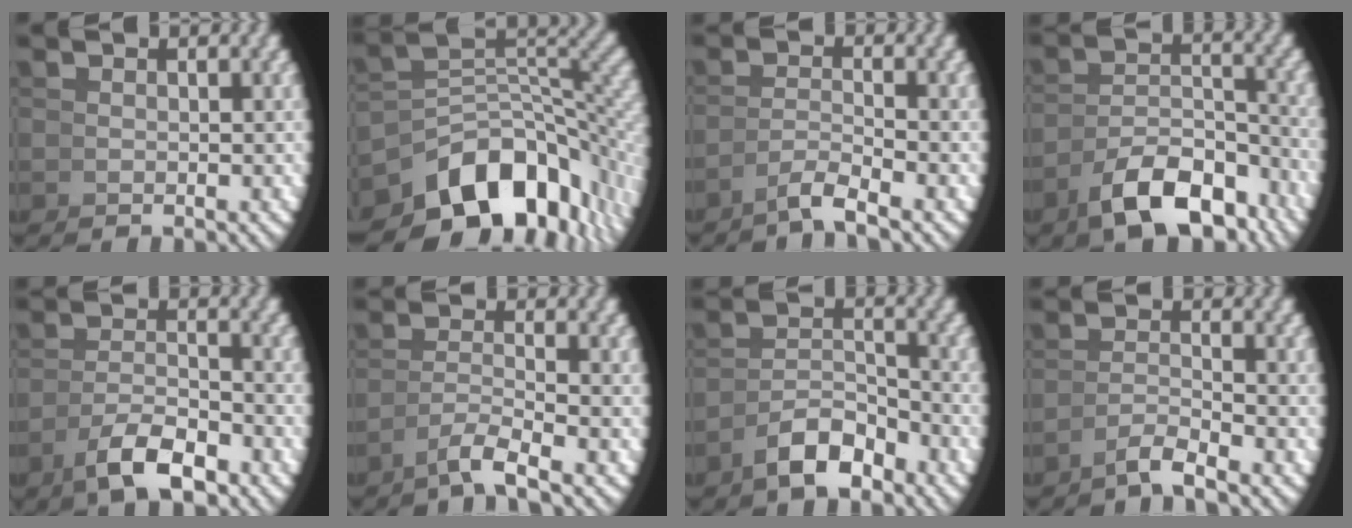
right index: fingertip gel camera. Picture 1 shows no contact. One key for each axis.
{"total": 13.0, "fx": -3.5, "fy": 7.6, "fz": 10.0, "tx": -0.155, "ty": -0.038, "tz": -0.028}
{"total": 2.4, "fx": -1.8, "fy": -0.6, "fz": 1.4, "tx": -0.015, "ty": 0.004, "tz": -0.034}
{"total": 7.3, "fx": -4.7, "fy": 2.9, "fz": 4.6, "tx": -0.078, "ty": -0.022, "tz": -0.062}
{"total": 4.6, "fx": -2.8, "fy": 1.4, "fz": 3.3, "tx": -0.045, "ty": -0.005, "tz": -0.042}
{"total": 2.7, "fx": -1.8, "fy": -0.3, "fz": 2.0, "tx": -0.032, "ty": -0.001, "tz": -0.029}
{"total": 3.8, "fx": -2.6, "fy": 1.1, "fz": 2.5, "tx": -0.035, "ty": -0.003, "tz": -0.041}
{"total": 2.4, "fx": -1.9, "fy": -0.7, "fz": 1.3, "tx": -0.011, "ty": 0.005, "tz": -0.037}